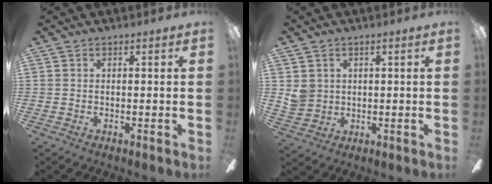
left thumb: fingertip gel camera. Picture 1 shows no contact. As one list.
[{"total": 4.5, "force": [1.4, 4.2, 1.0], "torque": [-0.022, 0.007, 0.029]}]